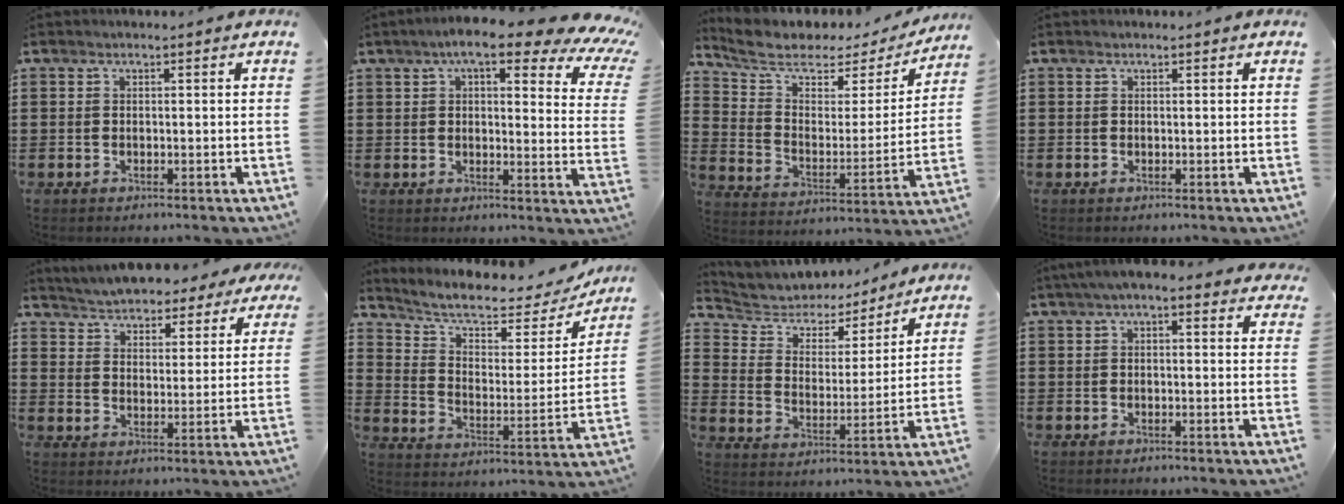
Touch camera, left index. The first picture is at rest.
{"total": 9.2, "force": [6.3, 2.0, 6.4], "torque": [-0.111, -0.024, 0.103]}
{"total": 6.3, "force": [4.8, 2.7, 2.9], "torque": [-0.087, -0.030, 0.079]}
{"total": 0.0}
{"total": 4.8, "force": [4.7, 0.6, 0.3], "torque": [-0.033, -0.028, 0.082]}
{"total": 6.3, "force": [5.0, 1.9, 3.3], "torque": [-0.089, -0.031, 0.083]}
{"total": 4.8, "force": [4.3, 2.3, 0.4], "torque": [-0.043, -0.031, 0.068]}
{"total": 4.1, "force": [2.9, 1.1, 2.6], "torque": [-0.058, 0.003, 0.052]}